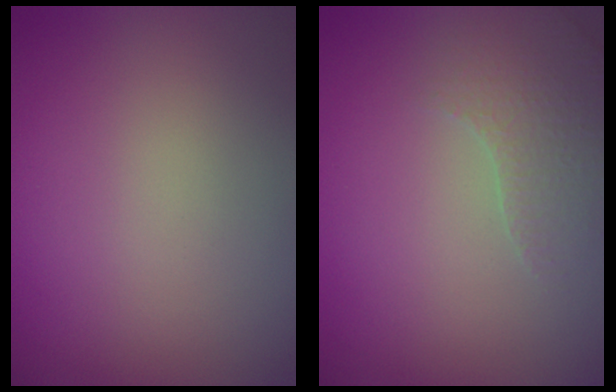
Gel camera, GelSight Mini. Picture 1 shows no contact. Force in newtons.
{"total": 2.6, "press": 2.5, "slide": 0.5}